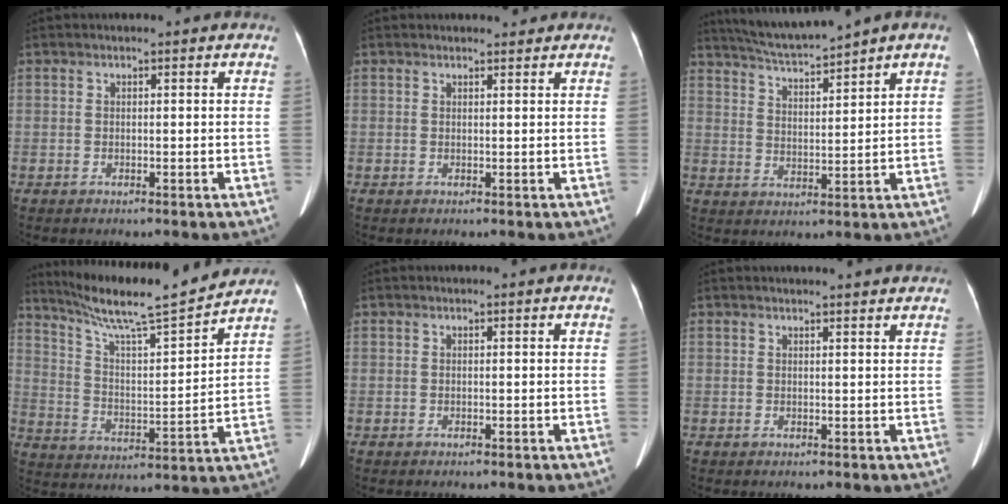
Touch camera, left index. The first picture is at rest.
{"total": 1.6, "force": [1.5, 0.4, 0.2], "torque": [-0.002, 0.005, 0.021]}
{"total": 7.4, "force": [6.7, -1.1, 3.0], "torque": [-0.055, 0.001, 0.125]}
{"total": 16.5, "force": [14.9, -0.6, 7.0], "torque": [-0.125, -0.007, 0.242]}
{"total": 0.0}
{"total": 3.6, "force": [3.5, -0.3, 0.9], "torque": [-0.011, 0.004, 0.035]}